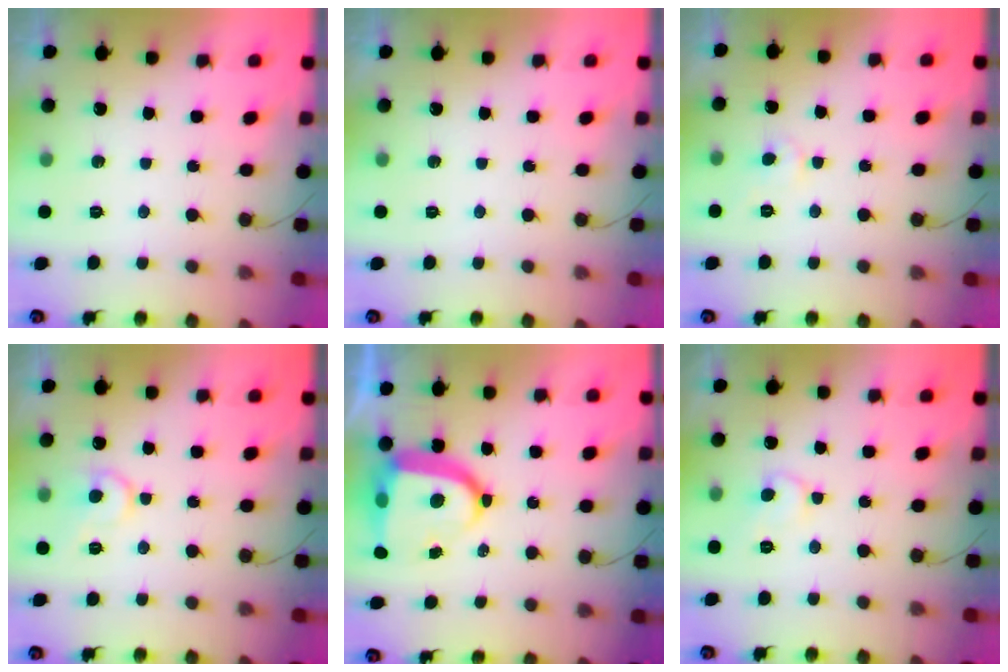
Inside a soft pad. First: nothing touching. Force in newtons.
{"total": 0.0}
{"total": 3.8, "press": 3.8, "slide": 0.3}
{"total": 9.5, "press": 9.5, "slide": 0.9}
{"total": 13.0, "press": 12.9, "slide": 1.8}
{"total": 6.4, "press": 6.4, "slide": 0.3}